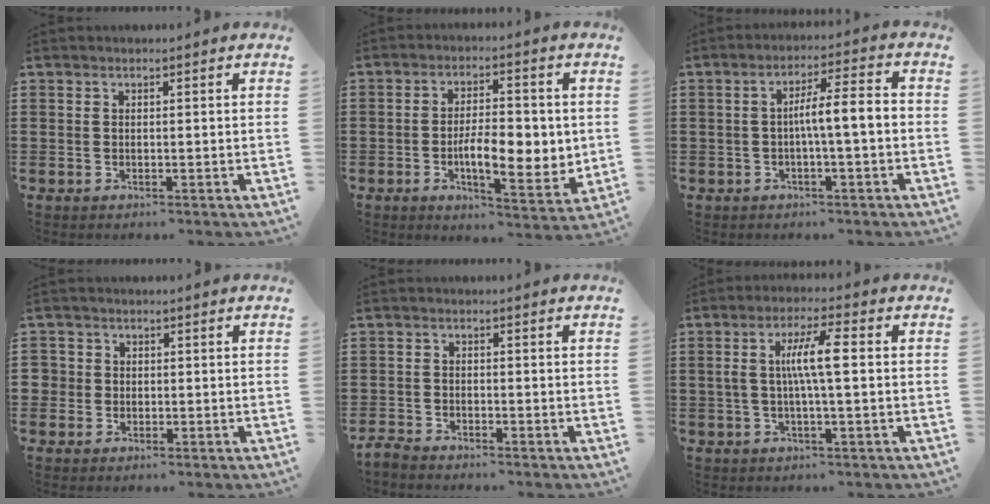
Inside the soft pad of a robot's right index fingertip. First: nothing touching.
{"total": 8.6, "force": [-1.1, 3.7, 7.7], "torque": [-0.110, 0.000, -0.022]}
{"total": 5.3, "force": [-0.8, 0.7, 5.2], "torque": [-0.096, 0.005, -0.020]}
{"total": 2.1, "force": [-0.2, 2.1, 0.2], "torque": [-0.013, 0.009, -0.006]}
{"total": 2.0, "force": [-2.0, 0.3, 0.0], "torque": [-0.006, 0.004, -0.044]}
{"total": 6.6, "force": [0.3, 1.1, 6.5], "torque": [-0.122, 0.005, 0.000]}